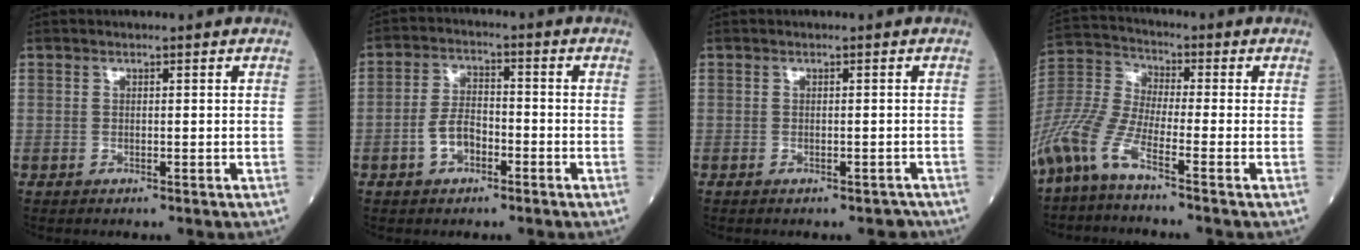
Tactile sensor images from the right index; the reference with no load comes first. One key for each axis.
{"total": 5.1, "fx": -2.2, "fy": 2.9, "fz": 3.6, "tx": -0.079, "ty": 0.009, "tz": -0.041}
{"total": 1.7, "fx": -1.3, "fy": 0.9, "fz": 0.6, "tx": 0.001, "ty": 0.004, "tz": -0.015}
{"total": 11.7, "fx": -7.8, "fy": 1.5, "fz": 8.6, "tx": -0.207, "ty": -0.005, "tz": -0.162}